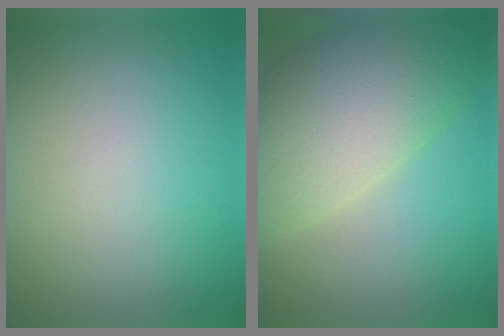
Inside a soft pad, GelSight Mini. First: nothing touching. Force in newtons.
{"total": 10.8, "press": 10.8, "slide": 0.6}